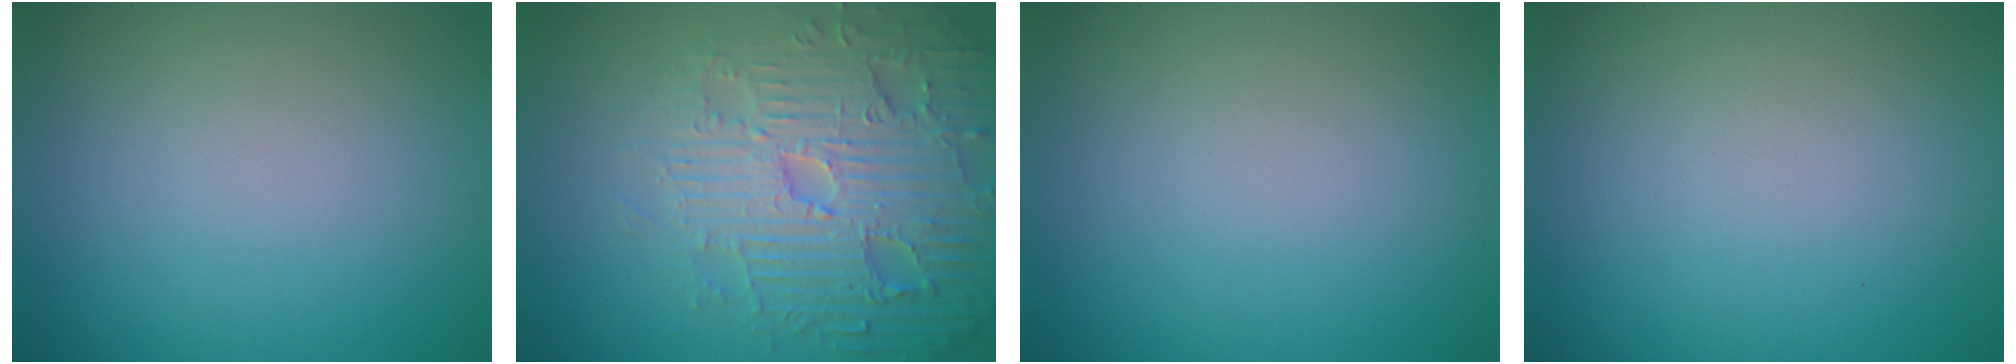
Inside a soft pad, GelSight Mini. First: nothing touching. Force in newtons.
{"total": 6.0, "press": 5.9, "slide": 1.5}
{"total": 0.0}
{"total": 0.0}